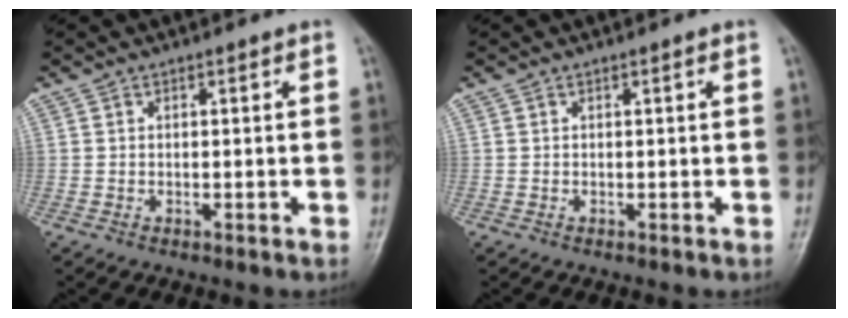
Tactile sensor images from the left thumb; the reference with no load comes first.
{"total": 0.0}